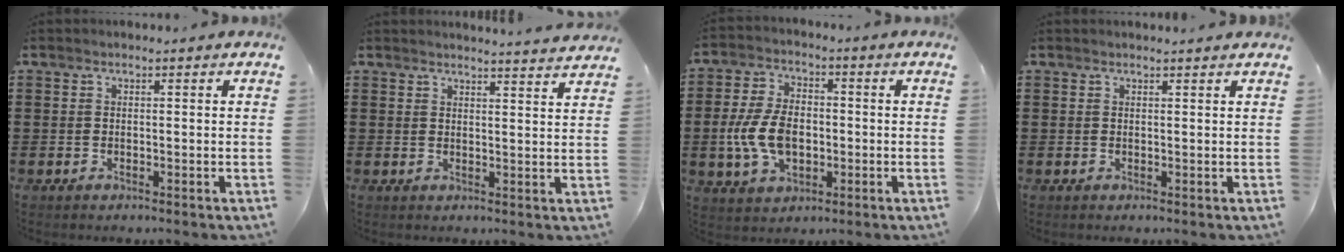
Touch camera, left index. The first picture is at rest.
{"total": 2.8, "force": [2.7, -0.5, 0.2], "torque": [-0.005, -0.016, 0.048]}
{"total": 8.9, "force": [-1.4, 5.5, 6.8], "torque": [-0.163, 0.005, -0.033]}
{"total": 0.6, "force": [0.6, 0.0, 0.2], "torque": [-0.005, -0.002, 0.013]}